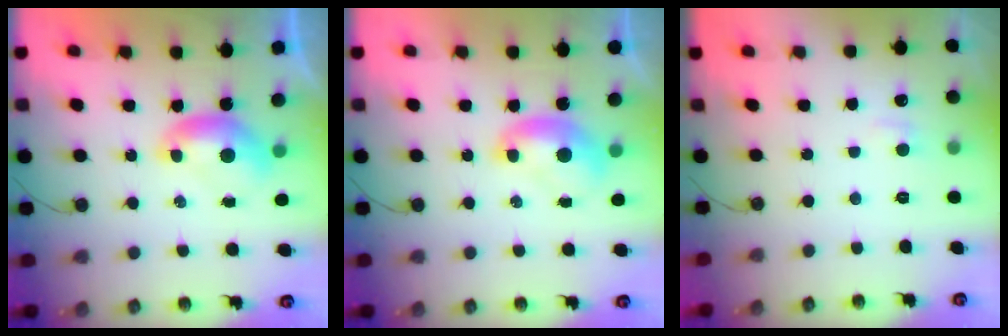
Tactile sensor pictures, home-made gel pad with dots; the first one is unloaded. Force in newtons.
{"total": 1.4, "press": 1.4, "slide": 0.2}
{"total": 0.9, "press": 0.6, "slide": 0.6}